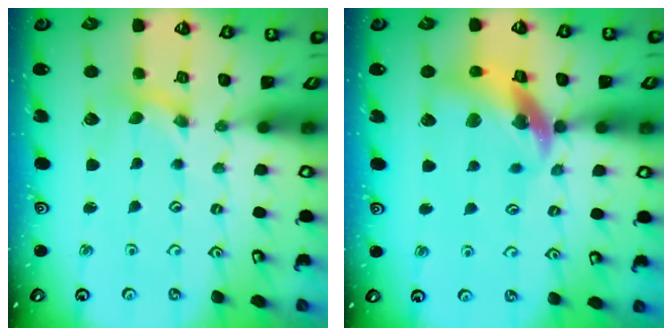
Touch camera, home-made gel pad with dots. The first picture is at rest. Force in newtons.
{"total": 14.9, "press": 14.8, "slide": 1.8}